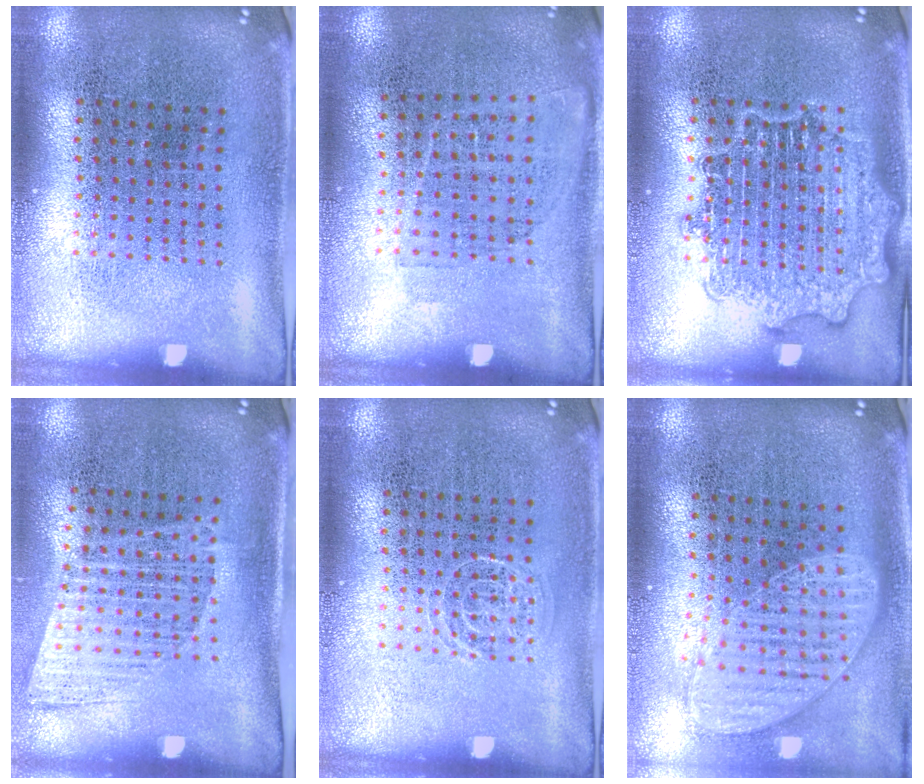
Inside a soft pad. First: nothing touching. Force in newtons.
{"total": 1.0, "press": 0.8, "slide": 0.5}
{"total": 2.7, "press": 2.7, "slide": 0.4}
{"total": 1.2, "press": 1.0, "slide": 0.7}
{"total": 1.1, "press": 1.1, "slide": 0.2}
{"total": 1.5, "press": 1.3, "slide": 0.8}